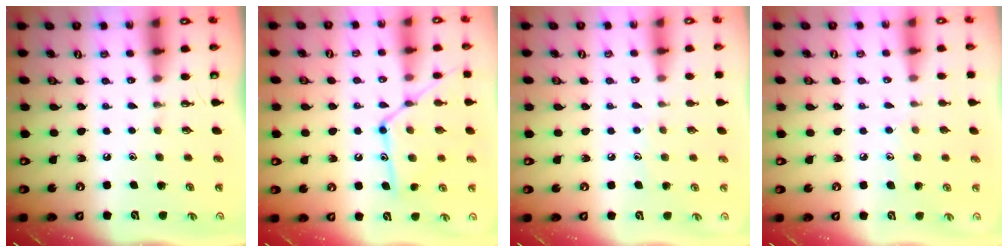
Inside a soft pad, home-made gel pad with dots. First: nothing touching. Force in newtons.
{"total": 14.2, "press": 14.2, "slide": 0.9}
{"total": 4.6, "press": 4.6, "slide": 0.5}
{"total": 7.4, "press": 7.4, "slide": 0.4}